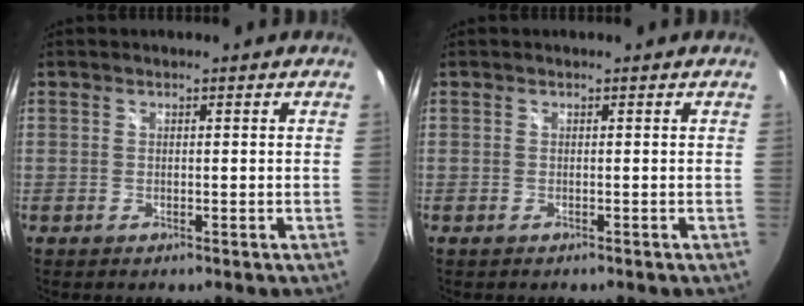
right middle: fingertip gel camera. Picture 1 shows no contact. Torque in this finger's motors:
{"motor_torque": [0.52, 0.06, 0.03, 0.01]}